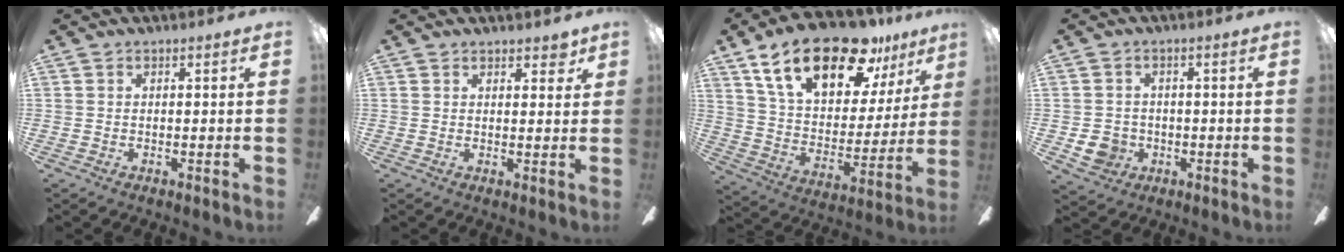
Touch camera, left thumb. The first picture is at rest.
{"total": 3.0, "force": [2.4, 1.1, 1.5], "torque": [-0.008, -0.009, 0.037]}
{"total": 24.4, "force": [15.5, 11.0, 15.3], "torque": [-0.262, -0.083, 0.264]}
{"total": 5.3, "force": [-1.2, 4.9, 1.7], "torque": [-0.038, 0.010, -0.020]}